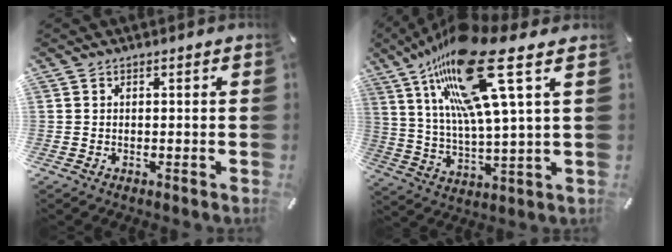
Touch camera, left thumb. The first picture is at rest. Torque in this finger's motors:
{"motor_torque": [2.72, 2.29, 2.22, -0.55, 1.05]}